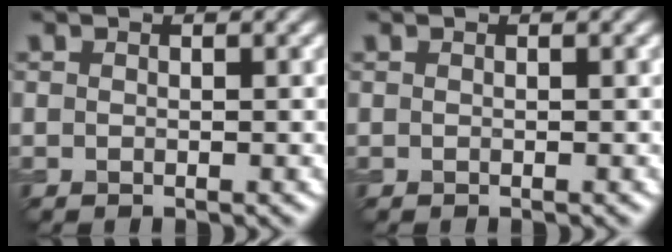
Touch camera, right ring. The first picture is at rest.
{"total": 0.0}